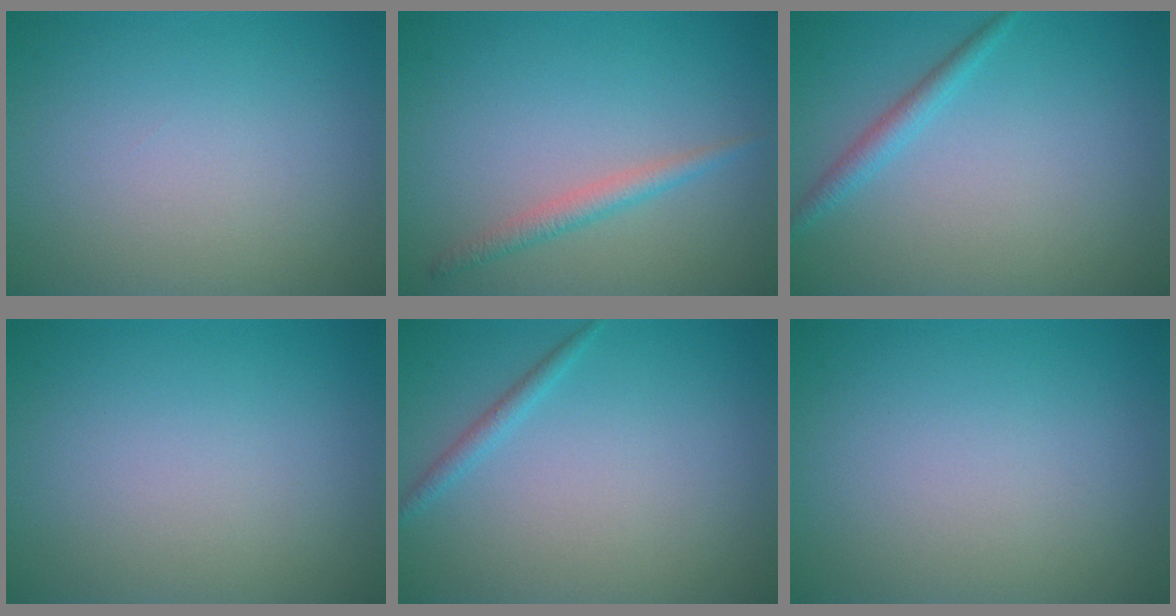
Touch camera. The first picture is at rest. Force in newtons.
{"total": 1.8, "press": 1.8, "slide": 0.1}
{"total": 1.6, "press": 1.6, "slide": 0.1}
{"total": 0.0}
{"total": 1.1, "press": 1.1, "slide": 0.1}
{"total": 0.0}